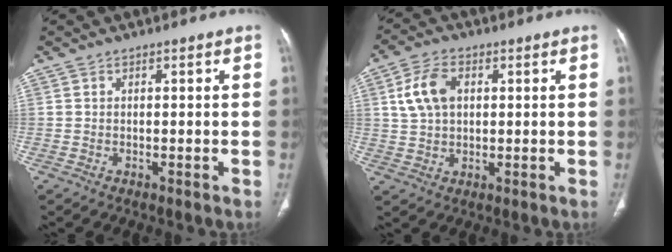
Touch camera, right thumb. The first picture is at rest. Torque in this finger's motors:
{"motor_torque": [-0.80, 0.39, 0.27, -0.25, 0.11]}